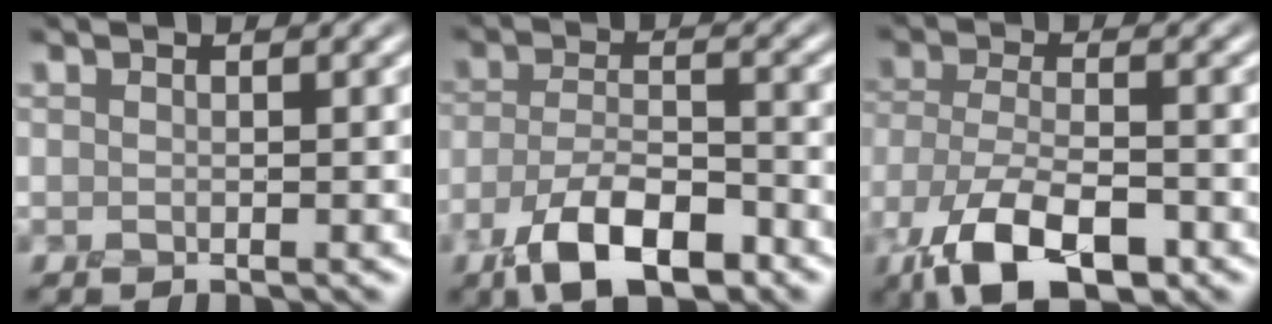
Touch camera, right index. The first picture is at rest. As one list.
[{"total": 6.8, "force": [-4.3, 2.5, 4.5], "torque": [-0.083, -0.009, -0.084]}, {"total": 7.9, "force": [-4.9, 2.9, 5.5], "torque": [-0.109, -0.016, -0.095]}]